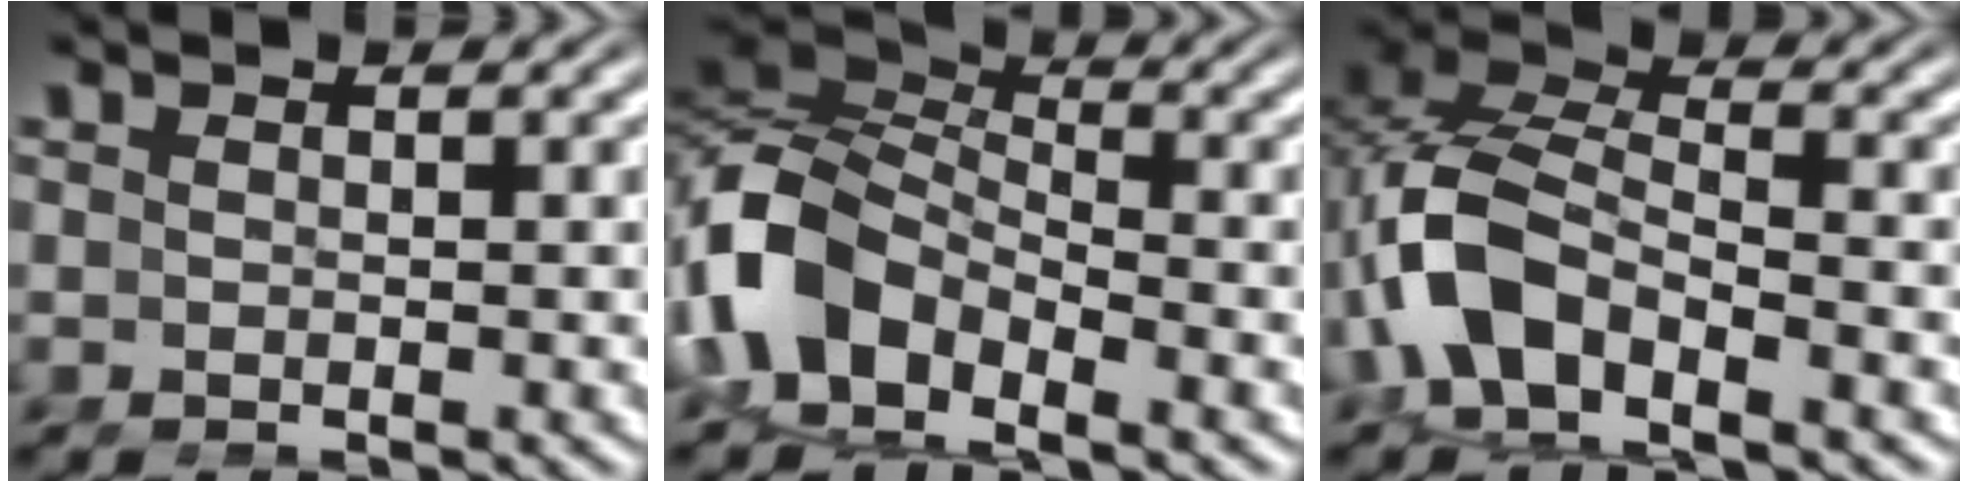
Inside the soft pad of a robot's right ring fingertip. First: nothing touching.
{"total": 8.9, "force": [-1.9, 6.6, 5.5], "torque": [-0.156, -0.021, -0.034]}
{"total": 9.9, "force": [-1.5, 7.9, 5.8], "torque": [-0.167, -0.022, -0.037]}